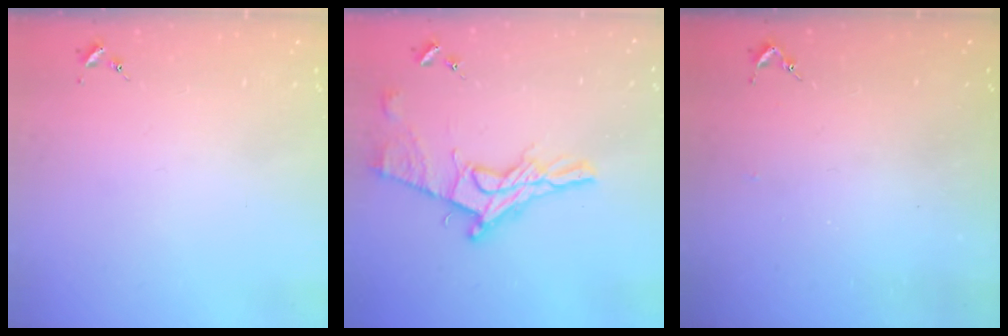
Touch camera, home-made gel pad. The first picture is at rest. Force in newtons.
{"total": 15.6, "press": 15.5, "slide": 1.6}
{"total": 2.6, "press": 2.5, "slide": 0.3}